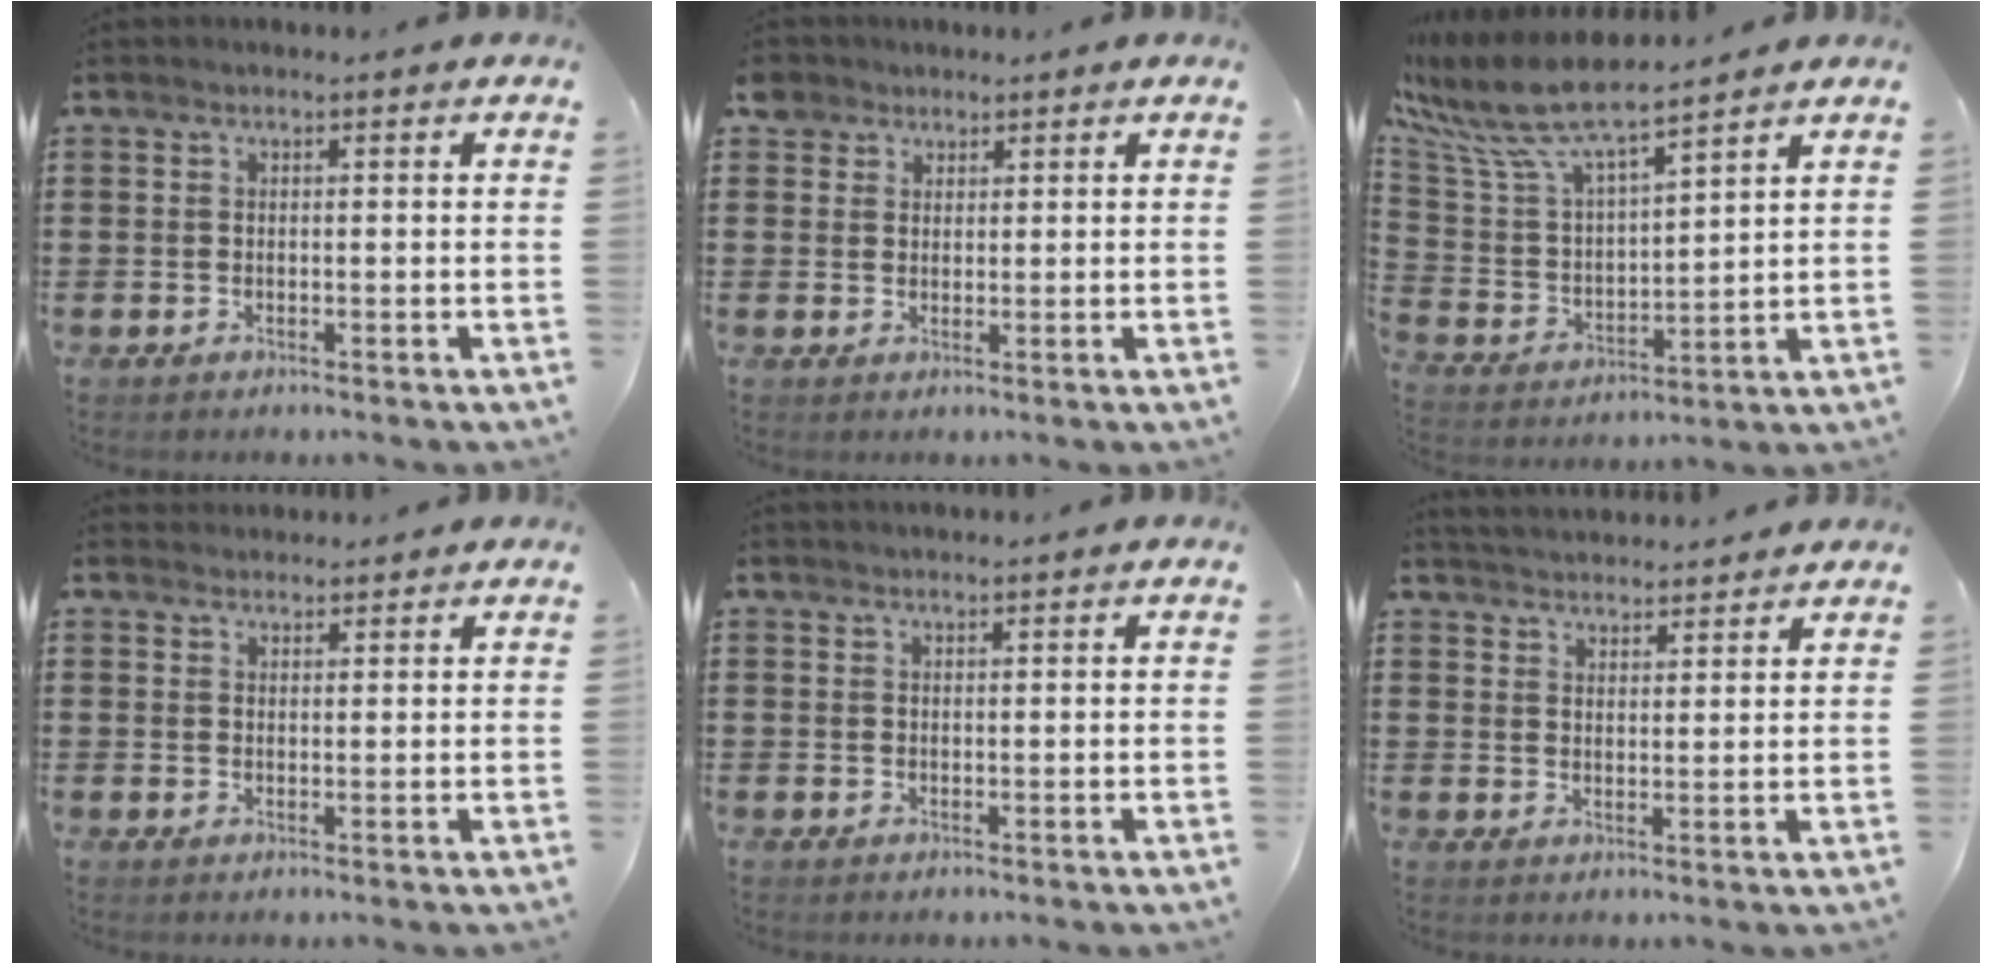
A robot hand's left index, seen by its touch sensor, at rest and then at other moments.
{"total": 2.9, "force": [2.0, 2.1, 0.1], "torque": [-0.008, 0.009, 0.036]}
{"total": 9.6, "force": [8.1, 1.4, 4.9], "torque": [-0.137, -0.047, 0.137]}
{"total": 1.7, "force": [1.7, 0.3, 0.0], "torque": [-0.003, 0.001, 0.033]}
{"total": 0.8, "force": [0.8, -0.1, 0.1], "torque": [-0.004, -0.002, 0.016]}
{"total": 3.3, "force": [3.2, 0.0, -0.1], "torque": [-0.008, -0.010, 0.060]}